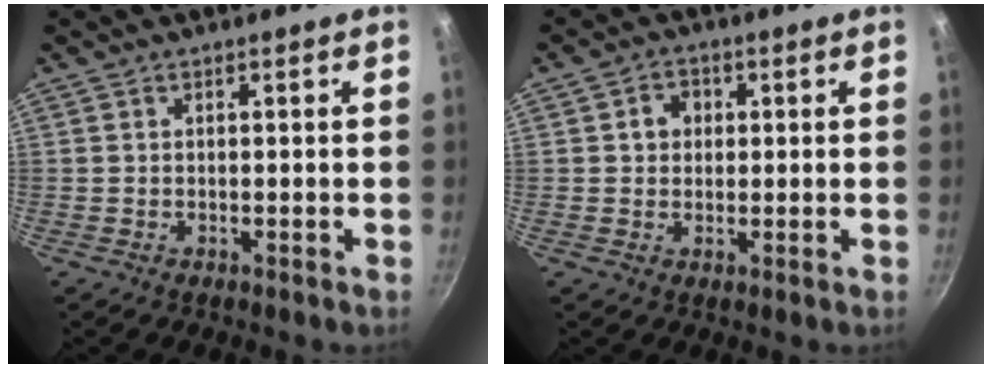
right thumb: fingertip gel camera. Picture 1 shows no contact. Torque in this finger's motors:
{"motor_torque": [0.21, 0.25, 0.34, -0.22, -0.01]}